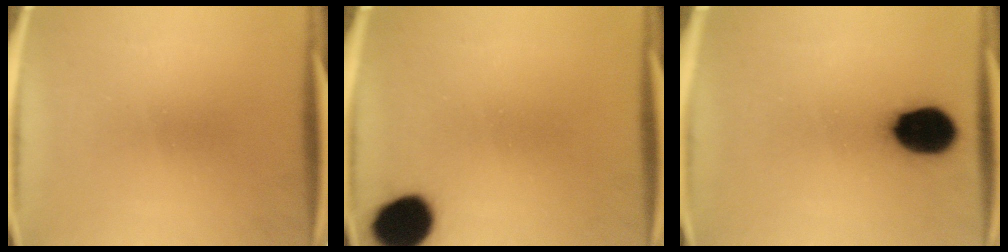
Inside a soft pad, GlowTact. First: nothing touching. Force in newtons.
{"total": 11.7}
{"total": 13.6}